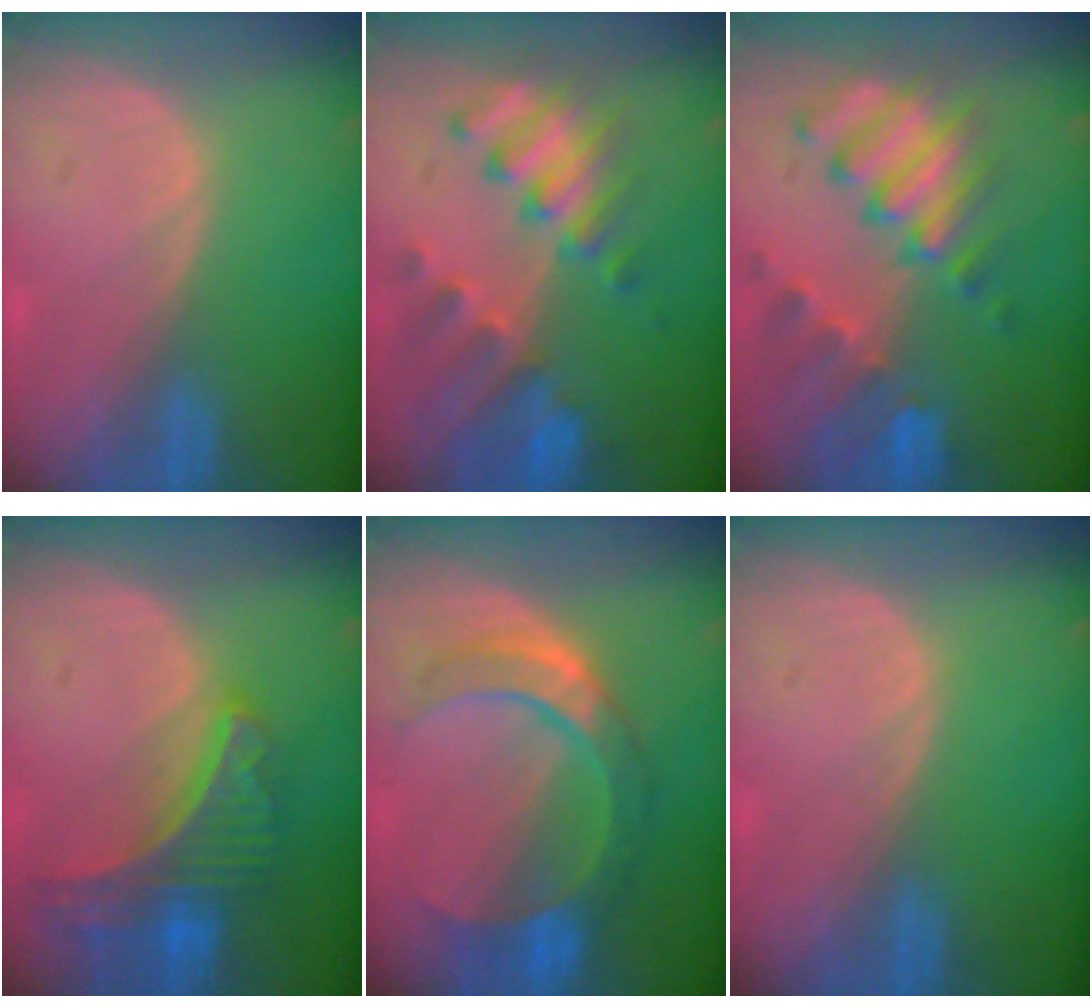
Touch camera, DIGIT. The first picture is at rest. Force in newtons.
{"total": 9.2, "press": 8.4, "slide": 3.9}
{"total": 10.2, "press": 8.9, "slide": 5.0}
{"total": 8.9, "press": 7.8, "slide": 4.3}
{"total": 8.3, "press": 8.3, "slide": 0.5}
{"total": 0.0}